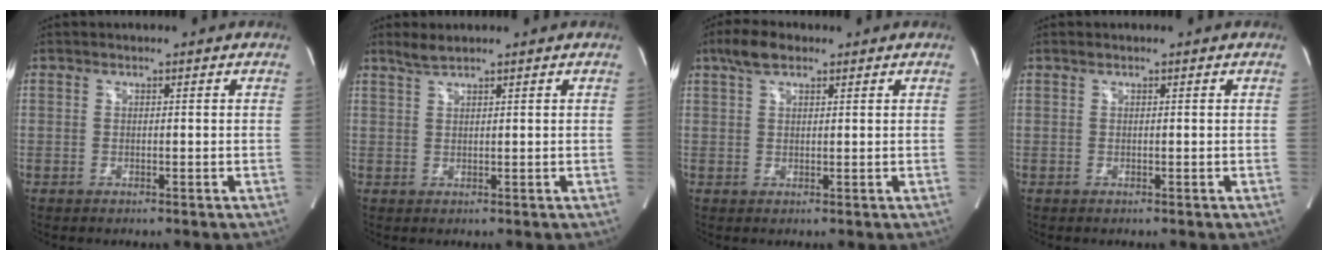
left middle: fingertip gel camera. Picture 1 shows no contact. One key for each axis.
{"total": 2.0, "fx": 1.8, "fy": -0.1, "fz": 0.9, "tx": -0.024, "ty": 0.006, "tz": 0.039}
{"total": 4.2, "fx": 2.8, "fy": 1.6, "fz": 2.7, "tx": -0.062, "ty": 0.016, "tz": 0.054}
{"total": 0.0}